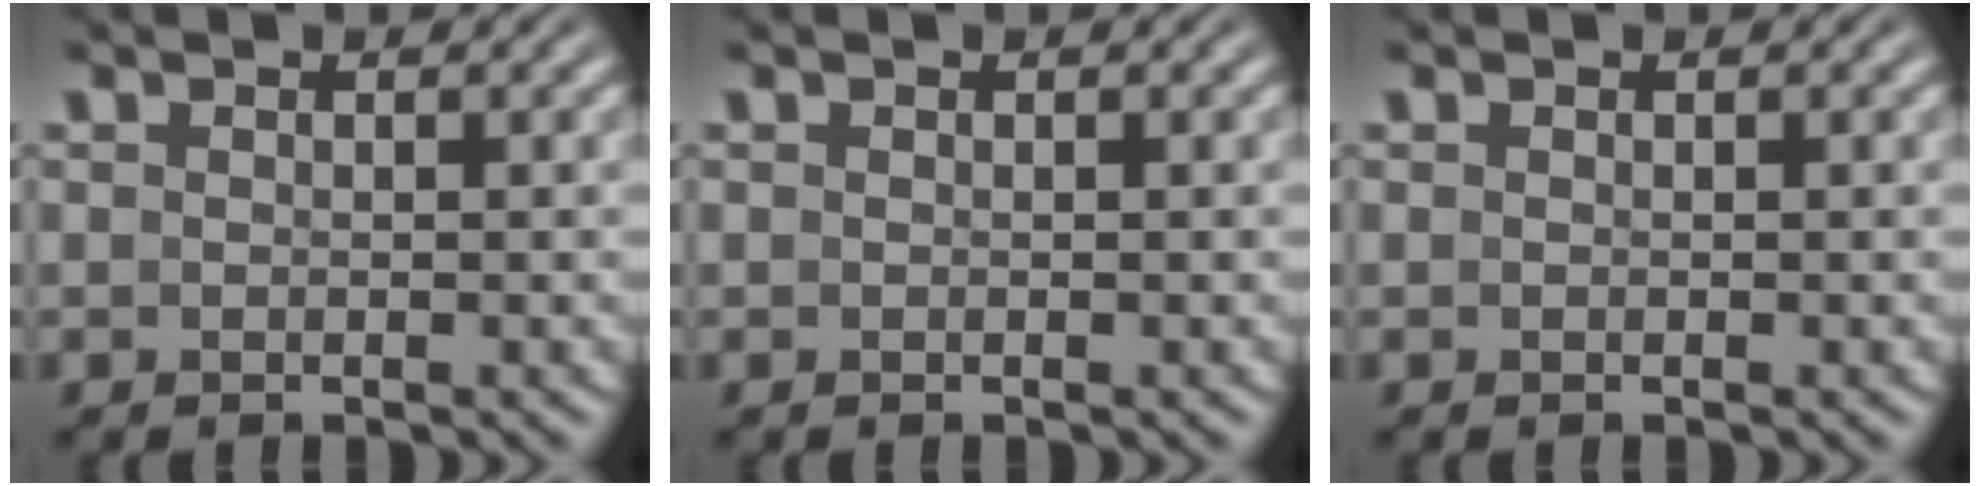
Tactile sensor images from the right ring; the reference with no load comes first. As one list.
[{"total": 0.0}, {"total": 0.0}]